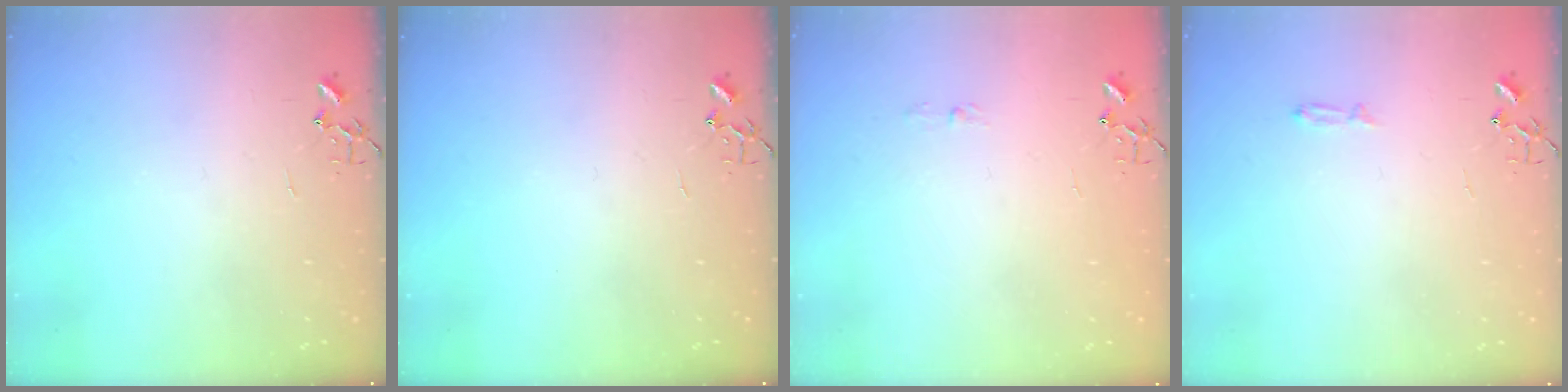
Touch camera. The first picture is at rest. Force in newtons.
{"total": 0.0}
{"total": 2.9, "press": 2.9, "slide": 0.4}
{"total": 3.0, "press": 2.9, "slide": 0.5}